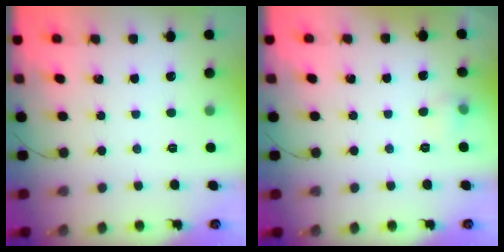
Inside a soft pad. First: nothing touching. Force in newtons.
{"total": 4.0, "press": 3.7, "slide": 1.5}